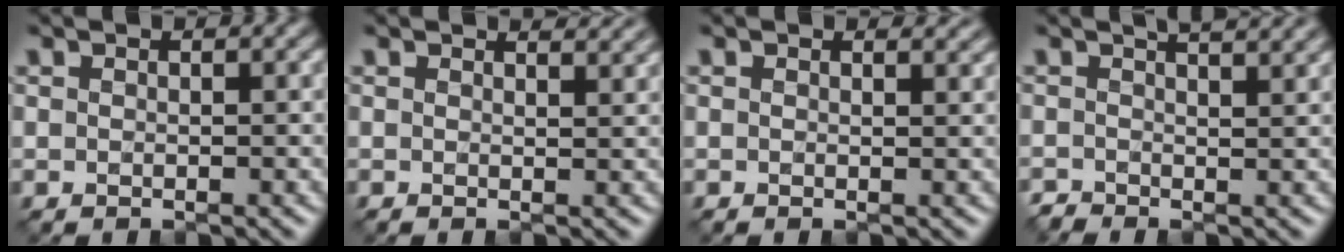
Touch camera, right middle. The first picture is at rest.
{"total": 2.0, "force": [1.7, 0.5, 0.9], "torque": [-0.002, 0.000, 0.013]}
{"total": 1.1, "force": [0.9, 0.2, 0.5], "torque": [-0.004, -0.003, 0.007]}
{"total": 2.5, "force": [0.8, 0.9, 2.1], "torque": [-0.020, 0.007, -0.001]}